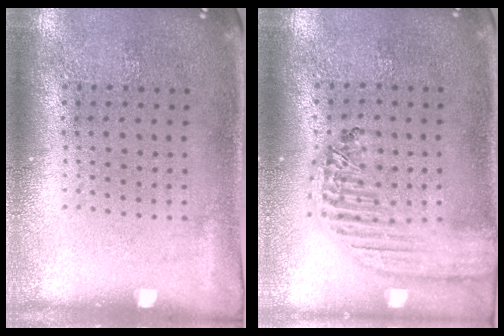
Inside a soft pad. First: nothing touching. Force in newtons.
{"total": 2.0, "press": 1.8, "slide": 0.9}